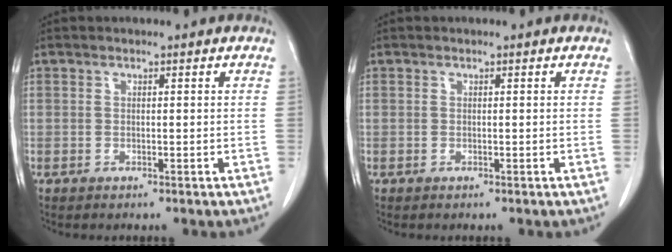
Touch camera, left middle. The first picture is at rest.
{"total": 0.0}